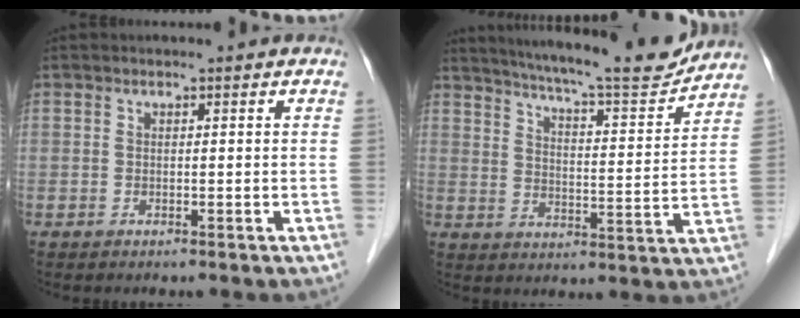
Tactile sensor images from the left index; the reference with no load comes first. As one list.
[{"total": 17.2, "force": [15.7, 0.9, 6.9], "torque": [-0.114, -0.022, 0.219]}]